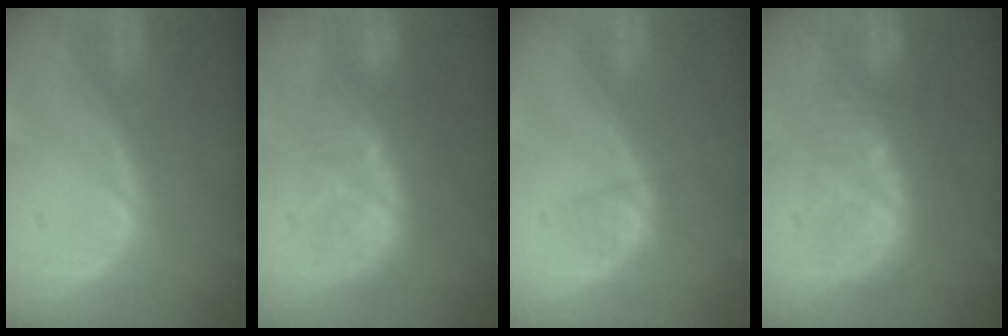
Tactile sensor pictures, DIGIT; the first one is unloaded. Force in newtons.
{"total": 8.6, "press": 7.4, "slide": 4.3}
{"total": 2.5, "press": 2.3, "slide": 0.9}
{"total": 9.0, "press": 7.5, "slide": 5.0}